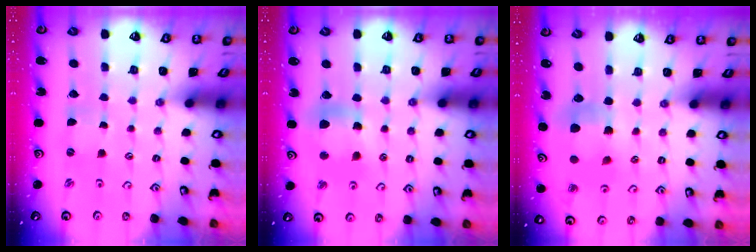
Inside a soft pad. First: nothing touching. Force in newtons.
{"total": 11.1, "press": 10.9, "slide": 2.3}
{"total": 7.6, "press": 7.5, "slide": 1.1}